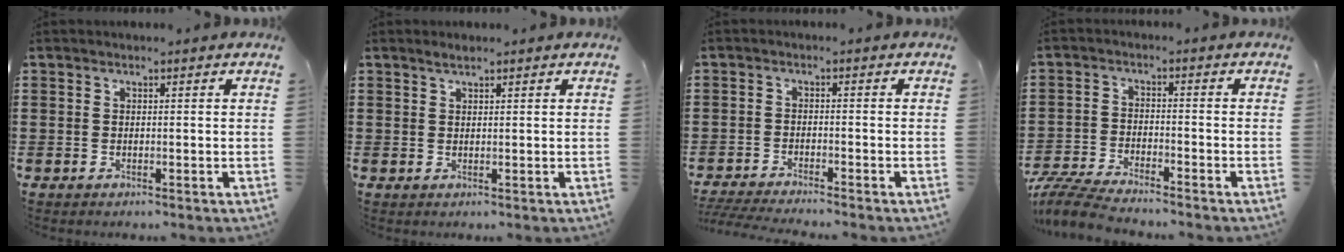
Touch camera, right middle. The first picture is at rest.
{"total": 1.0, "force": [0.8, 0.3, 0.4], "torque": [-0.010, 0.002, 0.015]}
{"total": 3.2, "force": [-3.1, 0.0, 0.7], "torque": [-0.027, -0.006, -0.069]}
{"total": 6.3, "force": [-6.1, 0.6, 1.7], "torque": [-0.050, -0.002, -0.123]}